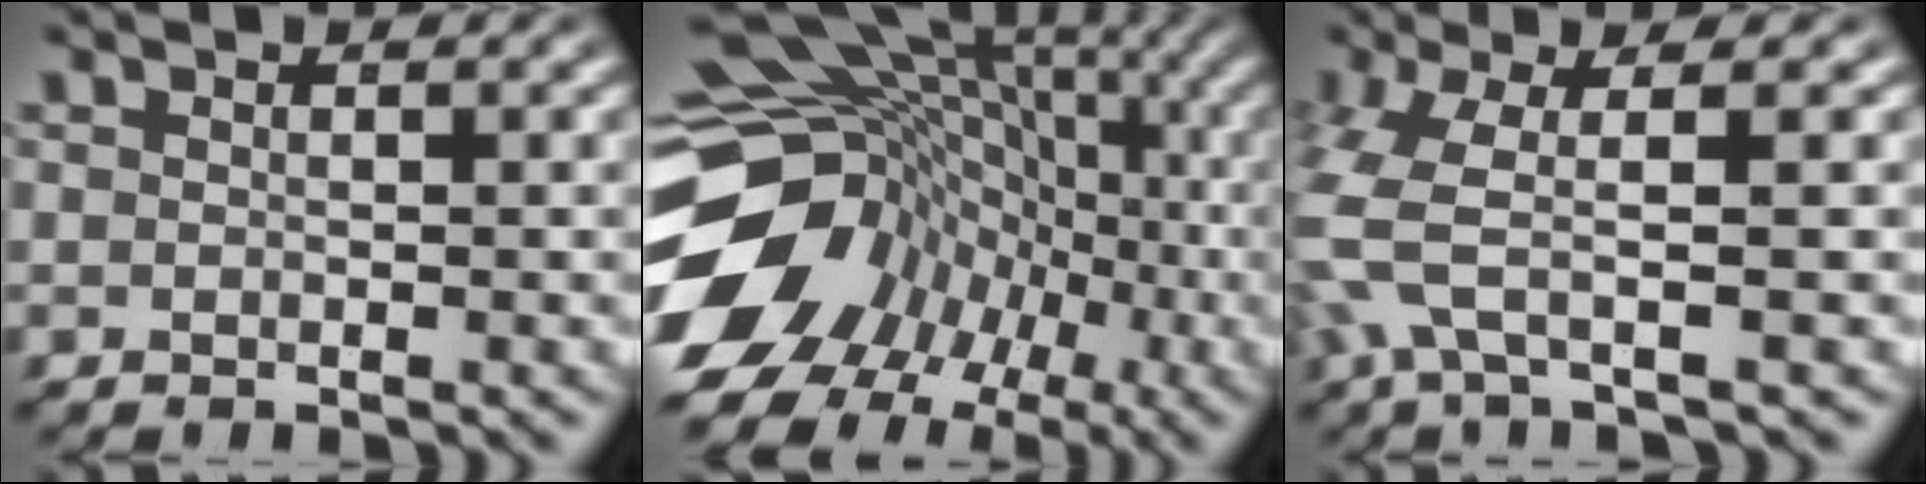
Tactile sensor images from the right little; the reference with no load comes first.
{"total": 20.2, "force": [-2.1, 16.6, 11.3], "torque": [-0.215, -0.074, -0.018]}
{"total": 5.3, "force": [0.7, 2.2, 4.7], "torque": [-0.119, -0.003, 0.011]}